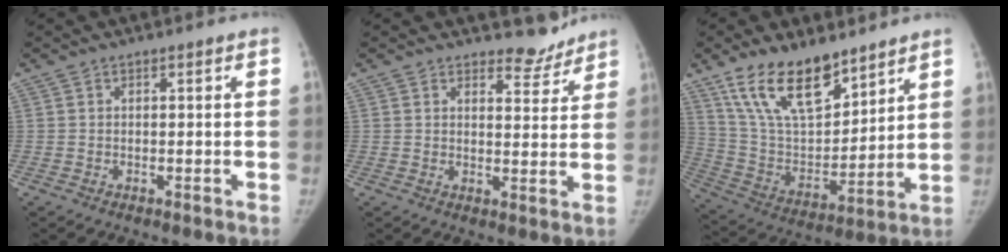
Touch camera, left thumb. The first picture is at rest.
{"total": 4.8, "force": [4.5, 1.8, 0.1], "torque": [0.024, -0.043, 0.057]}
{"total": 18.5, "force": [12.6, 8.3, 10.8], "torque": [-0.146, -0.065, 0.242]}